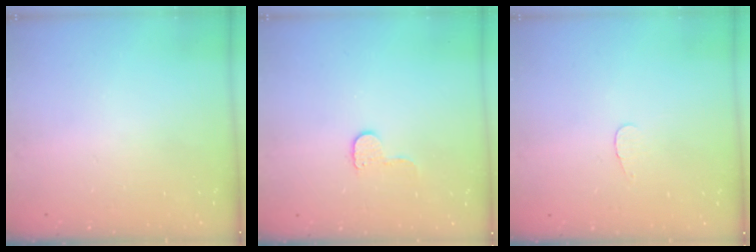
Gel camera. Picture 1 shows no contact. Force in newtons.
{"total": 5.4, "press": 5.4, "slide": 0.5}
{"total": 2.8, "press": 2.8, "slide": 0.3}